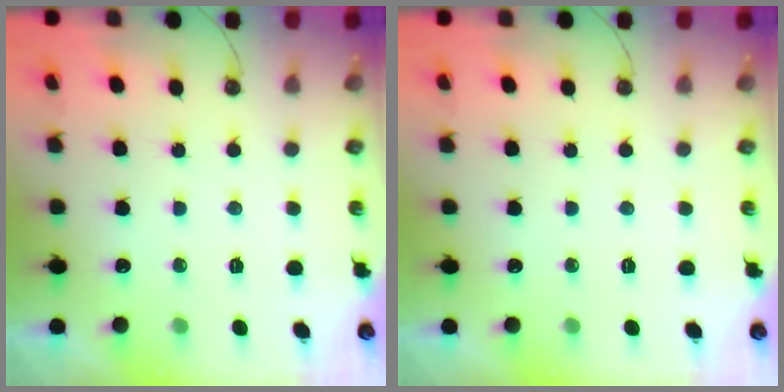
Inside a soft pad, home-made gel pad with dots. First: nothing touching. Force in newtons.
{"total": 0.0}